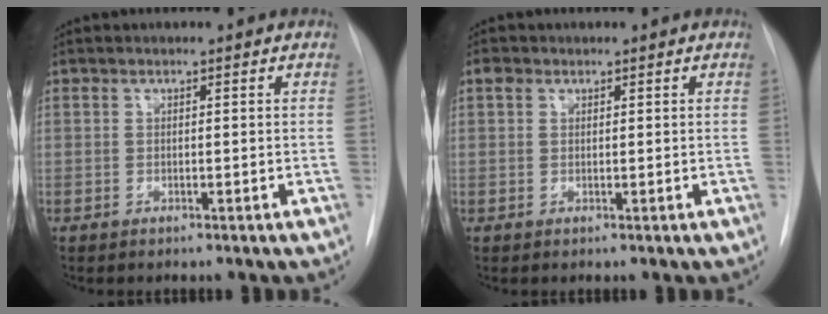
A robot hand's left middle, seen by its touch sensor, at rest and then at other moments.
{"total": 1.3, "force": [0.8, 1.0, 0.4], "torque": [-0.008, 0.010, 0.012]}